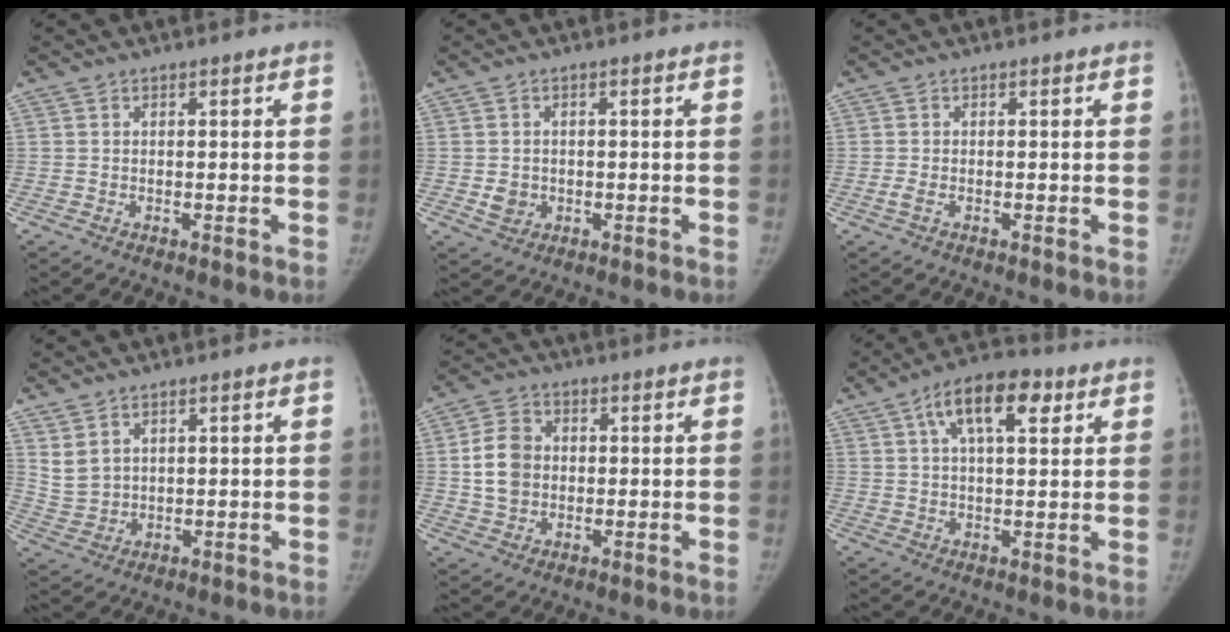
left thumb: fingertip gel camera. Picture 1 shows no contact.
{"total": 3.1, "force": [-0.5, 2.7, 1.4], "torque": [-0.015, 0.001, -0.002]}
{"total": 1.3, "force": [-0.6, 0.5, 1.1], "torque": [-0.029, -0.003, -0.012]}
{"total": 4.4, "force": [2.4, 3.0, 2.0], "torque": [-0.030, -0.015, 0.061]}
{"total": 8.0, "force": [0.4, 6.5, 4.6], "torque": [-0.070, 0.007, 0.006]}
{"total": 11.6, "force": [5.0, 5.2, 9.1], "torque": [-0.130, 0.007, 0.074]}